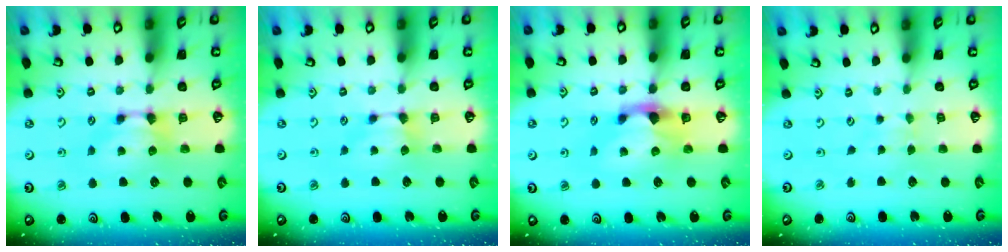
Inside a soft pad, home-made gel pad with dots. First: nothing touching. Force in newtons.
{"total": 0.6, "press": 0.6, "slide": 0.3}
{"total": 2.2, "press": 1.7, "slide": 1.4}
{"total": 3.3, "press": 3.3, "slide": 0.1}